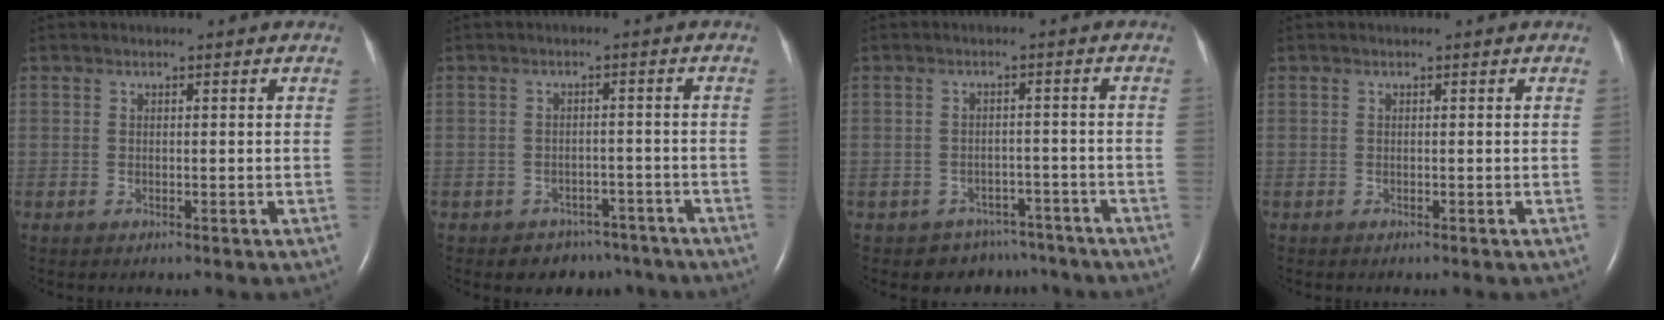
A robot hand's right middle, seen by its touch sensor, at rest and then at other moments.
{"total": 5.4, "force": [-4.2, 3.4, 0.1], "torque": [0.003, 0.021, -0.049]}
{"total": 6.4, "force": [-5.2, 3.8, -0.4], "torque": [0.011, 0.025, -0.058]}
{"total": 0.0}